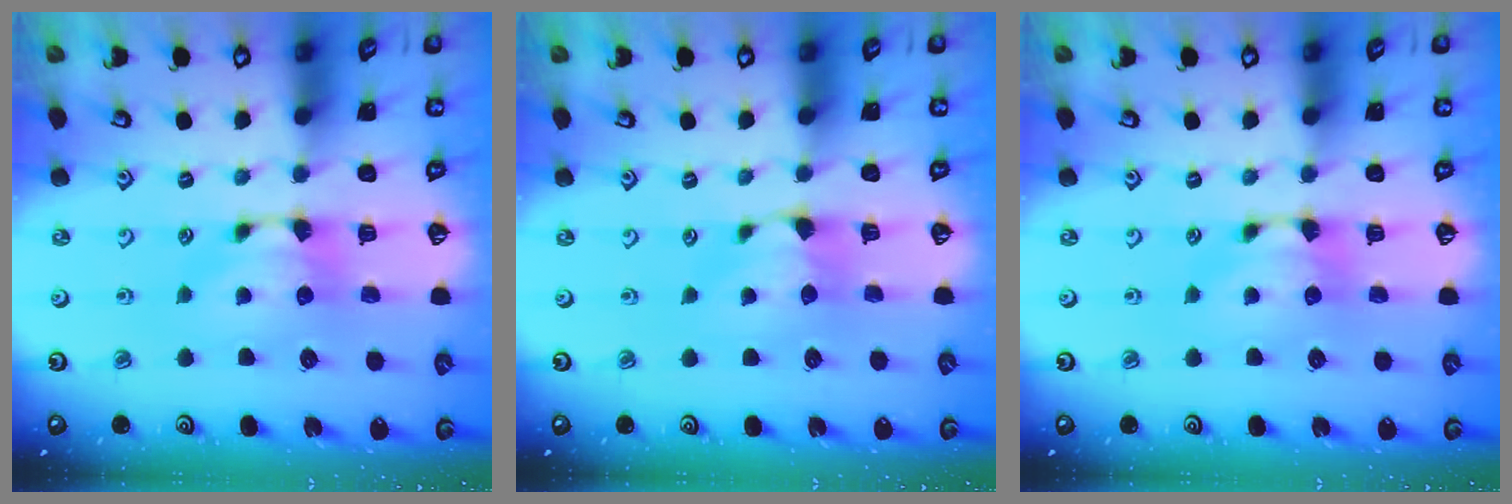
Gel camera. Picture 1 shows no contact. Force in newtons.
{"total": 0.6, "press": 0.3, "slide": 0.6}
{"total": 0.0}